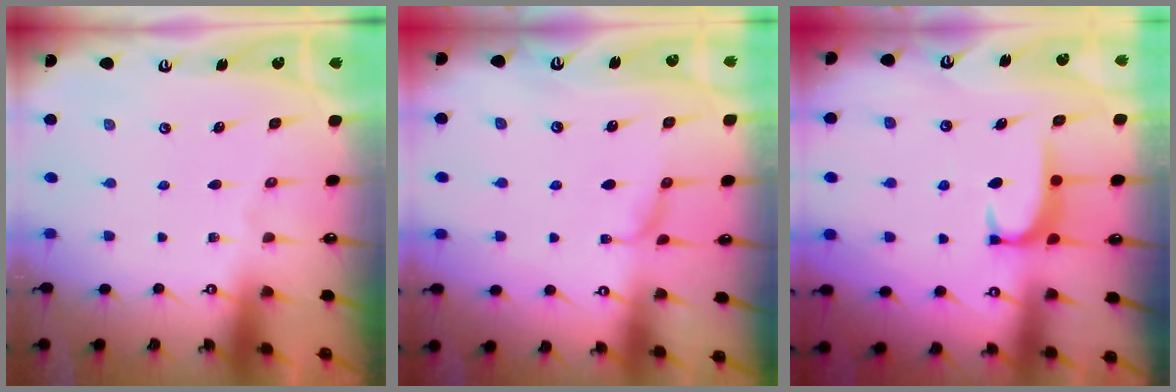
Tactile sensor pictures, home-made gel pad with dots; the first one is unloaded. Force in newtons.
{"total": 1.1, "press": 1.0, "slide": 0.5}
{"total": 1.7, "press": 1.6, "slide": 0.5}